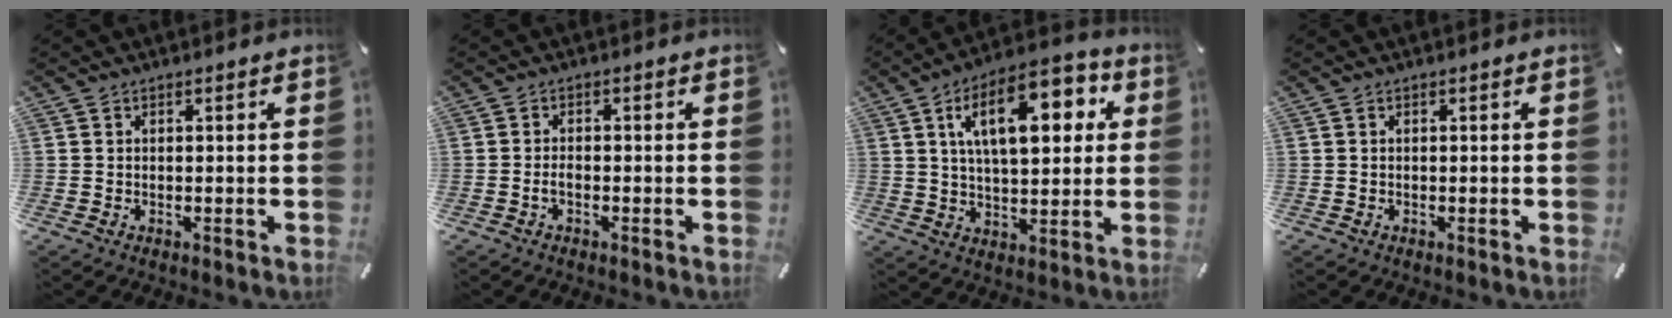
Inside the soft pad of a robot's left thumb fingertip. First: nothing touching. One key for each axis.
{"total": 1.5, "fx": -0.8, "fy": 0.5, "fz": 1.2, "tx": -0.021, "ty": 0.004, "tz": -0.016}
{"total": 17.0, "fx": 6.2, "fy": 8.3, "fz": 13.4, "tx": -0.207, "ty": -0.002, "tz": 0.100}
{"total": 0.0}